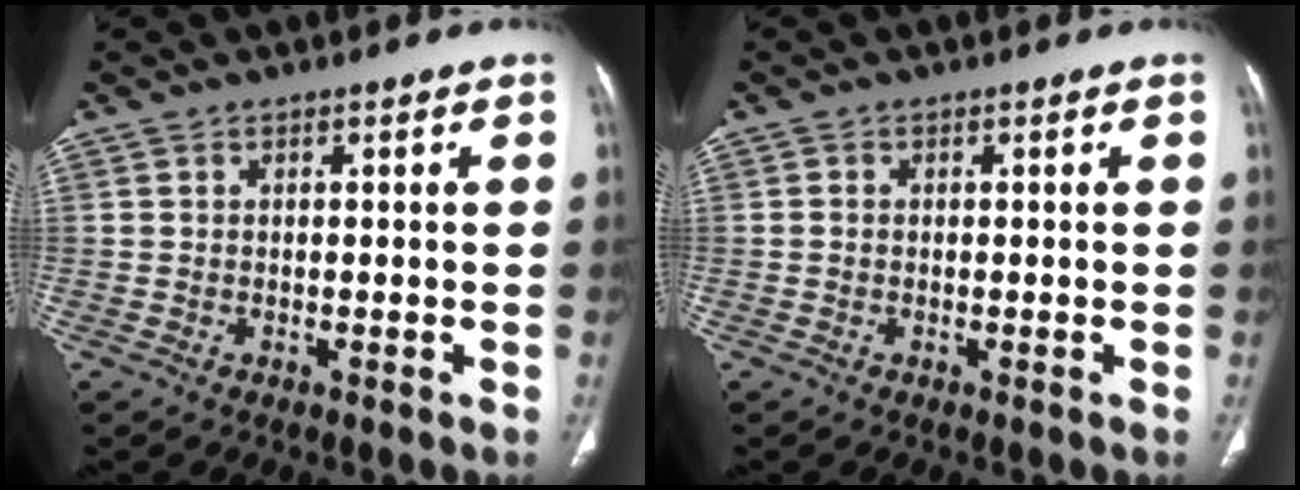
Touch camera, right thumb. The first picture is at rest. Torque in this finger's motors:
{"motor_torque": [-0.11, -0.14, -0.10, 0.08, -0.01]}